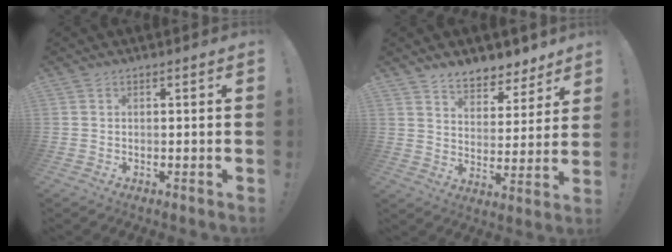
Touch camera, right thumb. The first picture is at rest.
{"total": 7.9, "force": [6.6, 3.8, 2.0], "torque": [-0.025, -0.058, 0.123]}